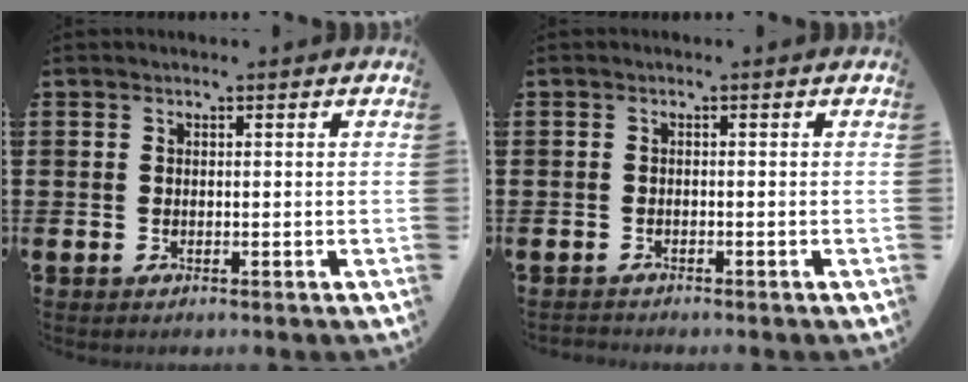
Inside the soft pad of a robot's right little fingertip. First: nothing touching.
{"total": 0.6, "force": [-0.6, 0.1, -0.1], "torque": [-0.001, -0.003, -0.012]}